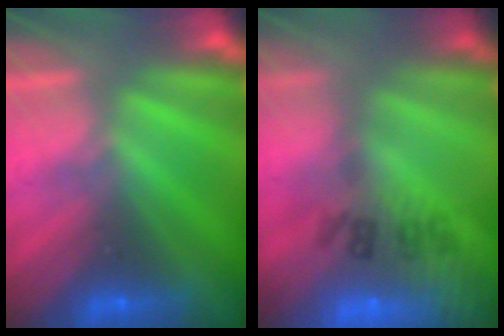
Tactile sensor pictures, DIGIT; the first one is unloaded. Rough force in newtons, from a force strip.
{"total": 7.4}